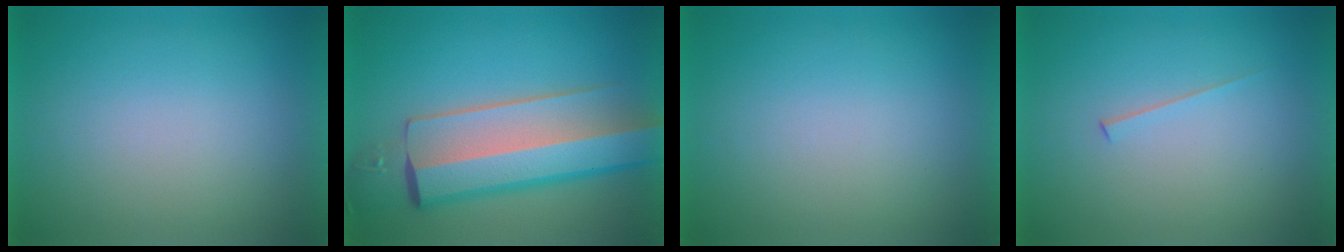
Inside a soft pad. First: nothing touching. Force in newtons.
{"total": 10.2}
{"total": 0.0}
{"total": 1.5}